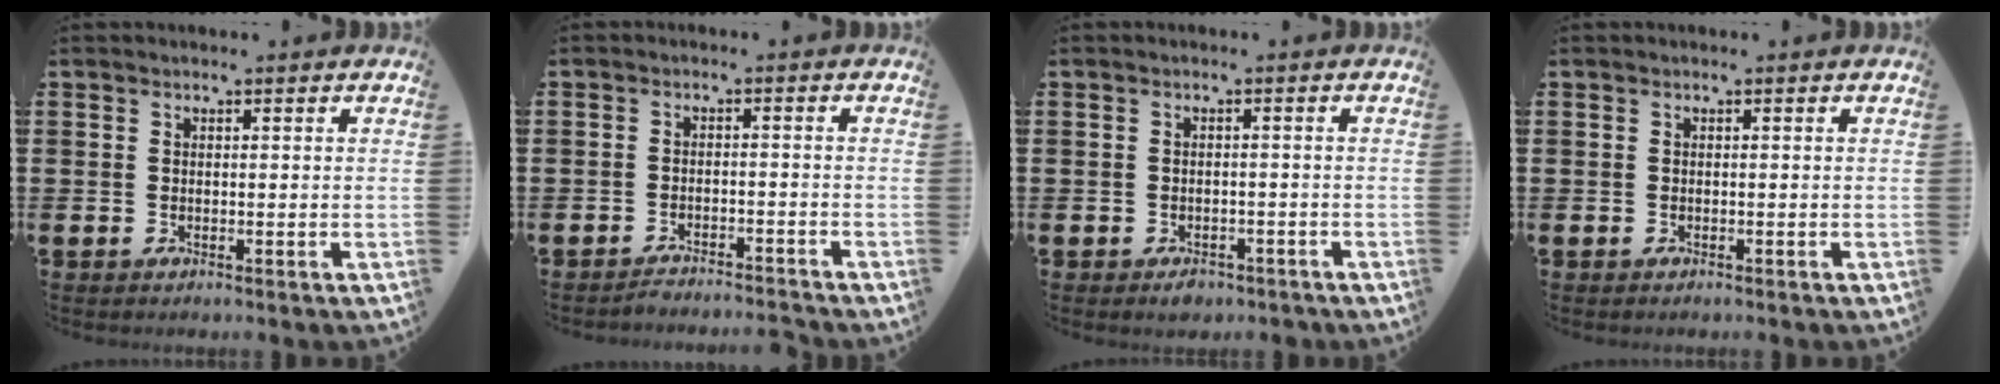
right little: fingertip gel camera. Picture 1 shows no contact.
{"total": 2.0, "force": [-2.0, -0.2, 0.1], "torque": [-0.004, 0.005, -0.041]}
{"total": 1.2, "force": [-0.9, 0.7, 0.3], "torque": [-0.001, -0.004, -0.022]}
{"total": 0.0}